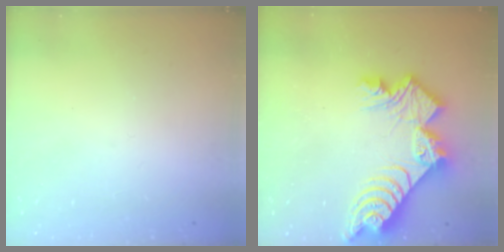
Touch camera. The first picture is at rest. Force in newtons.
{"total": 14.9, "press": 14.8, "slide": 1.5}